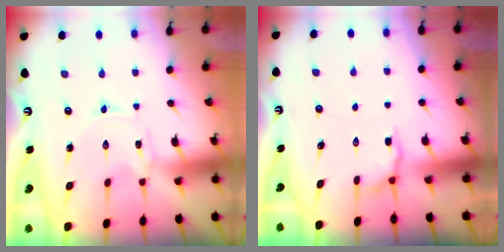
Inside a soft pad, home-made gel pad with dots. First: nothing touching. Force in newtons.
{"total": 3.6, "press": 3.0, "slide": 2.0}